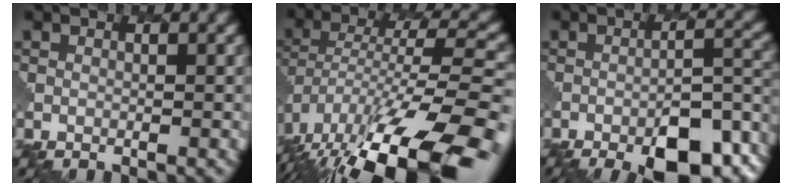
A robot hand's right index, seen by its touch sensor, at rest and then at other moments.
{"total": 15.3, "force": [-9.3, 5.1, 11.0], "torque": [-0.205, 0.008, -0.149]}
{"total": 10.8, "force": [-7.3, 3.3, 7.2], "torque": [-0.098, -0.004, -0.099]}